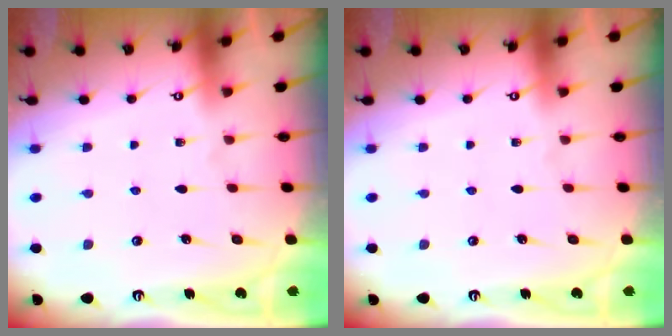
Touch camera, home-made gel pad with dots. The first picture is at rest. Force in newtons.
{"total": 0.0}